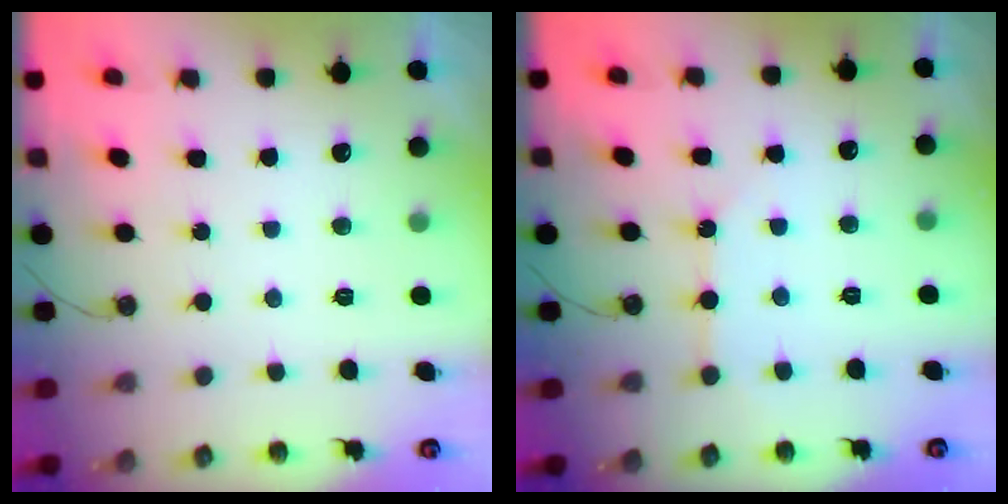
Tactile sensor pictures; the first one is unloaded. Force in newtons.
{"total": 3.1, "press": 3.1, "slide": 0.3}